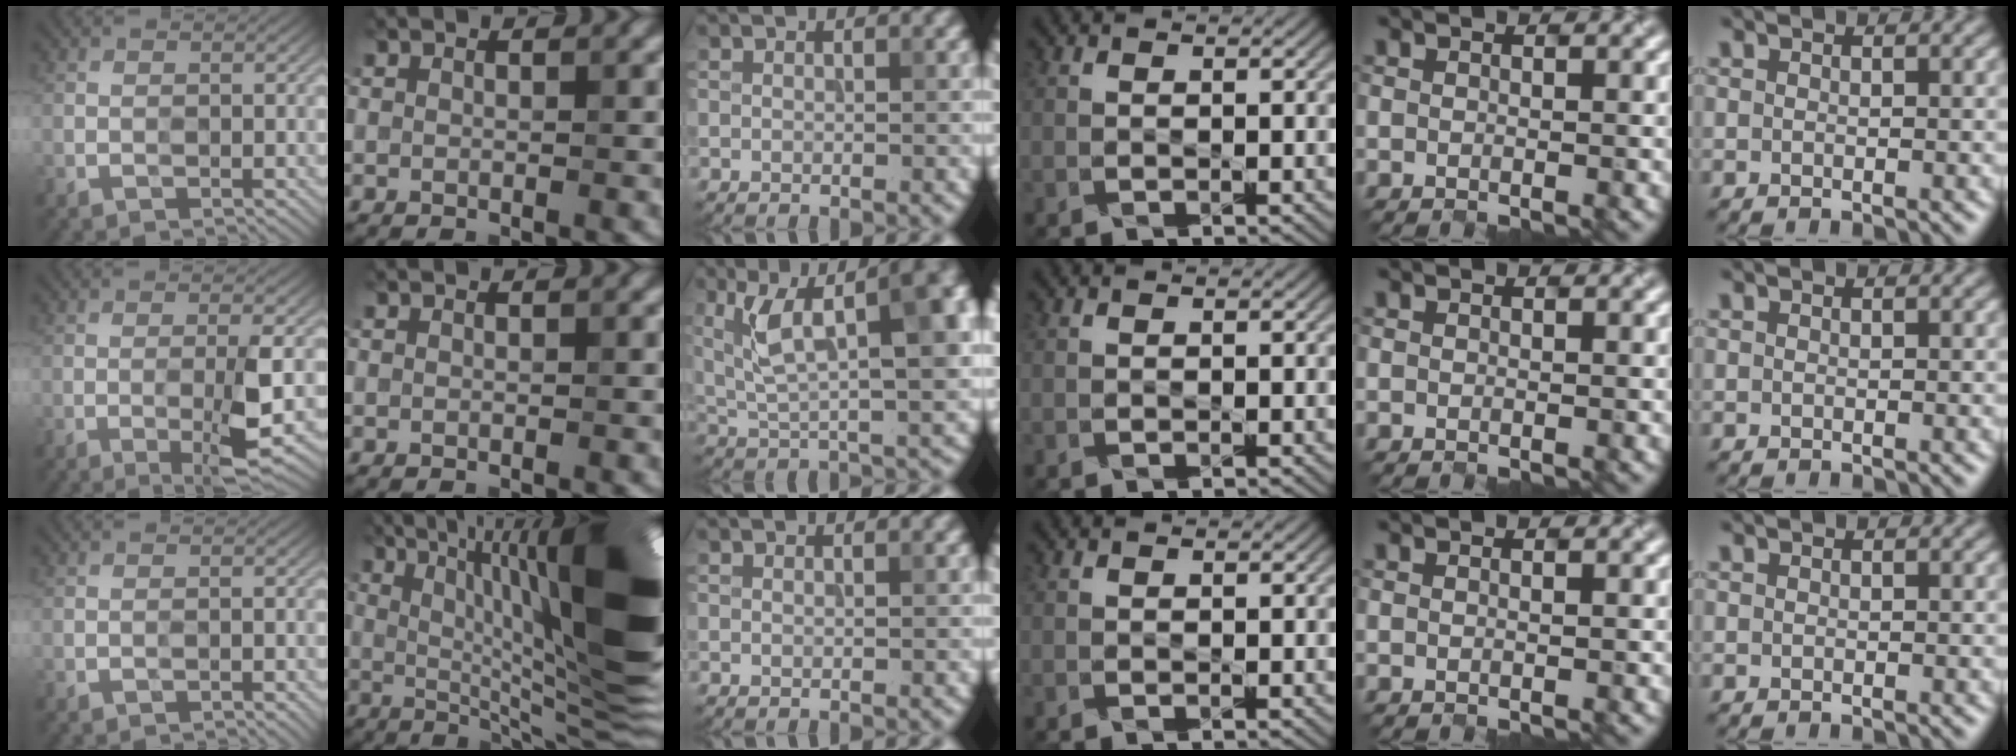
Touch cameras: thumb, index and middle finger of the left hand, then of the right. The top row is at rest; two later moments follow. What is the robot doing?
{"motion": "open", "object": "jewelry box"}